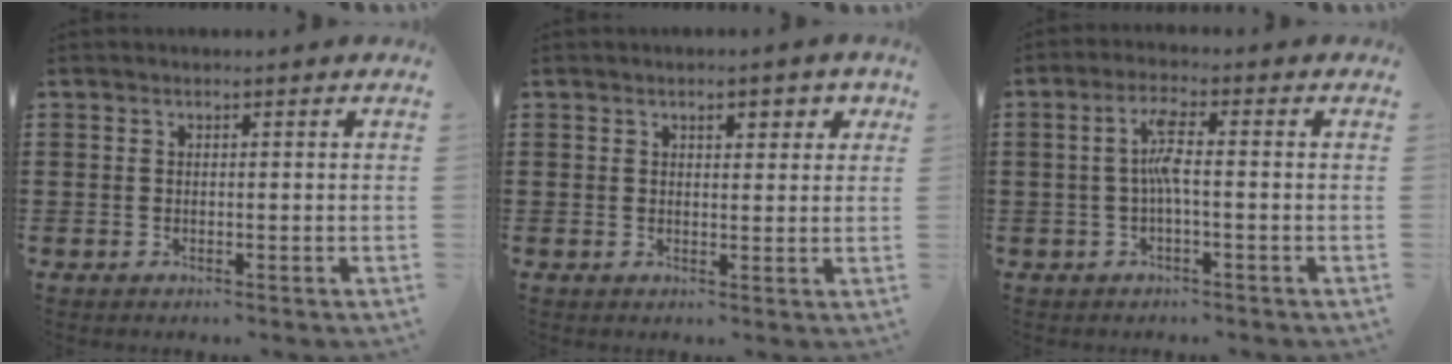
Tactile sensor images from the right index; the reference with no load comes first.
{"total": 2.6, "force": [1.2, 1.1, 2.0], "torque": [-0.027, 0.001, 0.014]}
{"total": 4.4, "force": [-0.4, 0.7, 4.4], "torque": [-0.089, 0.002, -0.014]}